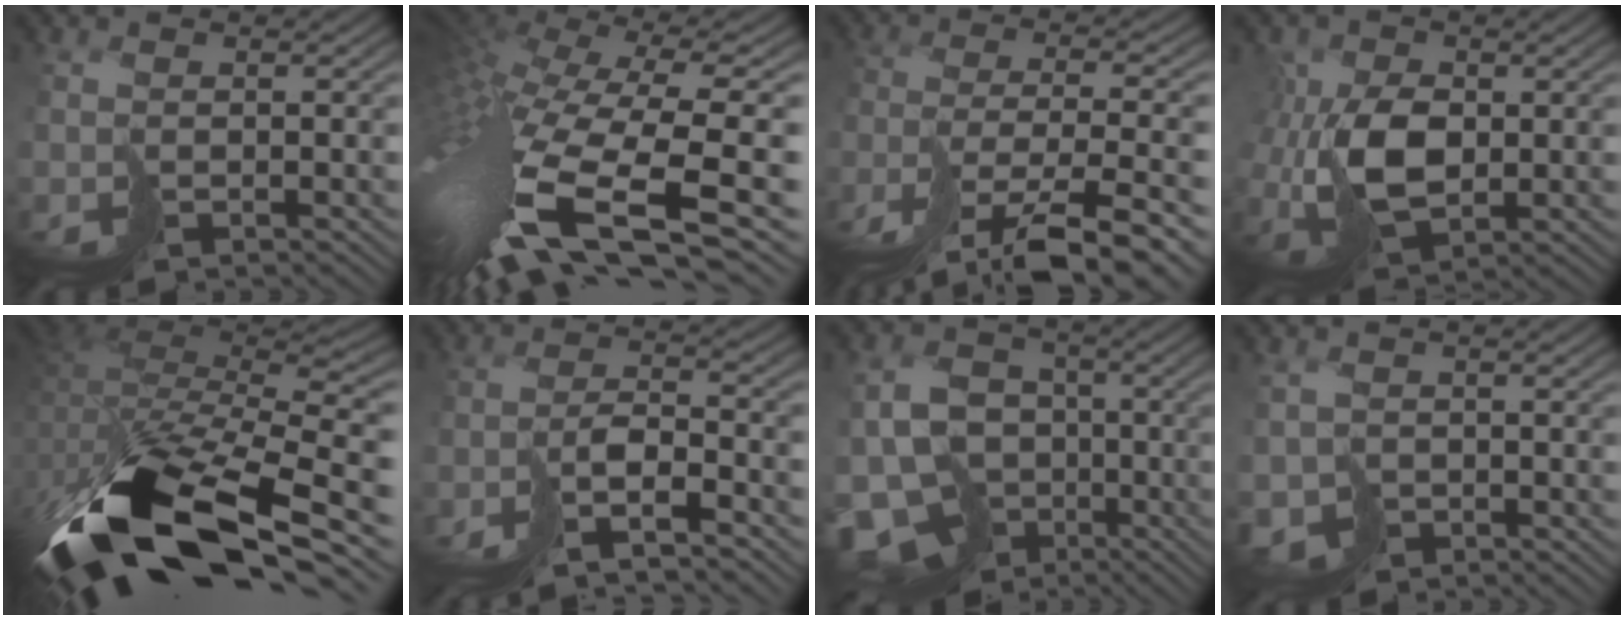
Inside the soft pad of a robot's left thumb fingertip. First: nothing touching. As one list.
[{"total": 15.8, "force": [-1.5, 6.1, 14.5], "torque": [-0.337, -0.051, 0.009]}, {"total": 13.6, "force": [-9.9, 3.8, 8.6], "torque": [-0.164, -0.026, -0.154]}, {"total": 8.2, "force": [0.6, 5.3, 6.2], "torque": [-0.135, -0.002, 0.010]}, {"total": 15.9, "force": [-7.4, 7.6, 11.8], "torque": [-0.258, -0.026, -0.128]}, {"total": 7.4, "force": [-5.4, 1.3, 5.0], "torque": [-0.078, 0.005, -0.101]}, {"total": 14.6, "force": [-5.7, 11.8, 6.6], "torque": [-0.169, -0.029, -0.088]}, {"total": 2.9, "force": [-0.4, 2.6, 1.1], "torque": [-0.025, -0.009, -0.010]}]